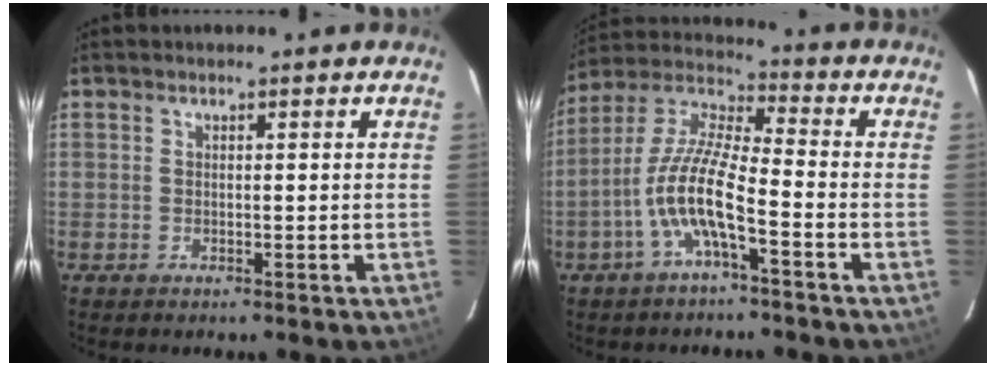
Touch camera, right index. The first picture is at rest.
{"total": 10.8, "force": [-4.6, 1.9, 9.6], "torque": [-0.207, 0.005, -0.093]}